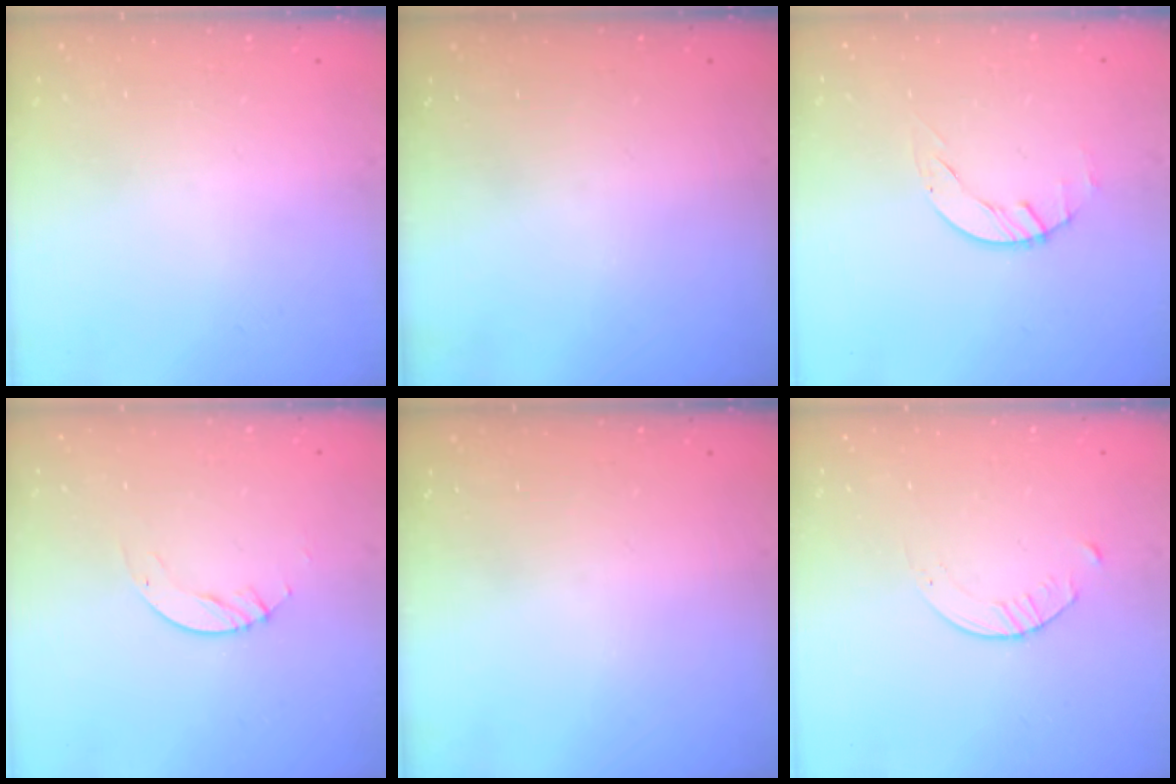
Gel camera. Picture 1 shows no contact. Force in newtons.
{"total": 0.0}
{"total": 1.5, "press": 1.4, "slide": 0.3}
{"total": 4.2, "press": 4.1, "slide": 0.4}
{"total": 0.0}
{"total": 2.8, "press": 2.7, "slide": 0.3}